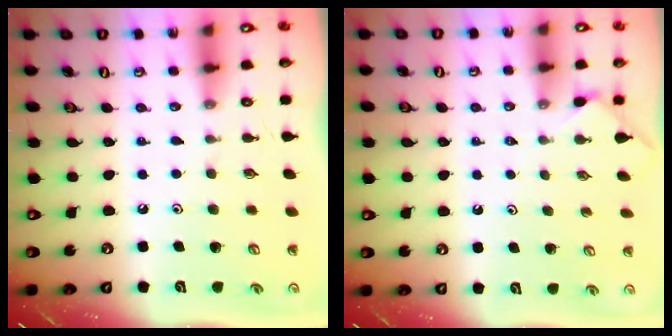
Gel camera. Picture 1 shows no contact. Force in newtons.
{"total": 0.5, "press": 0.5, "slide": 0.2}